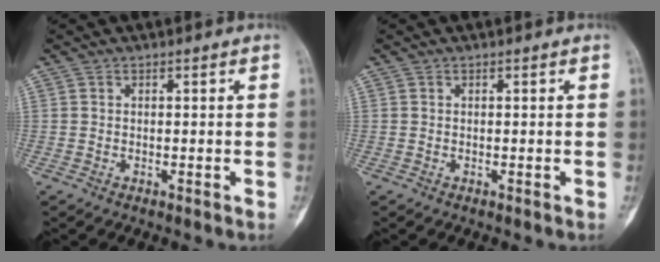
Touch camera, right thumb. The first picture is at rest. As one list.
[{"total": 0.0}]